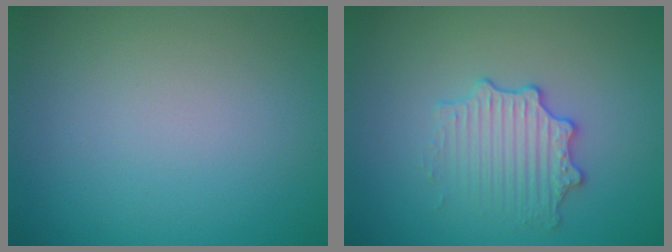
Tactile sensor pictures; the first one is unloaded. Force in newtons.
{"total": 2.9, "press": 2.8, "slide": 0.7}